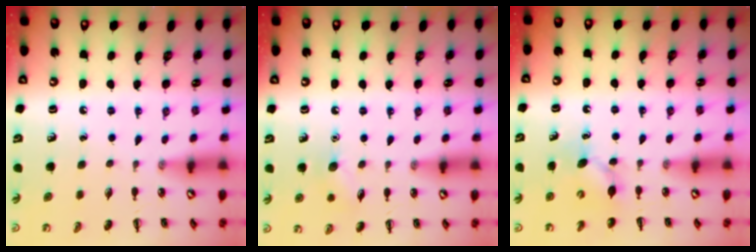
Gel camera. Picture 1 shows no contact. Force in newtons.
{"total": 7.1, "press": 6.9, "slide": 1.9}
{"total": 4.4, "press": 4.2, "slide": 1.3}